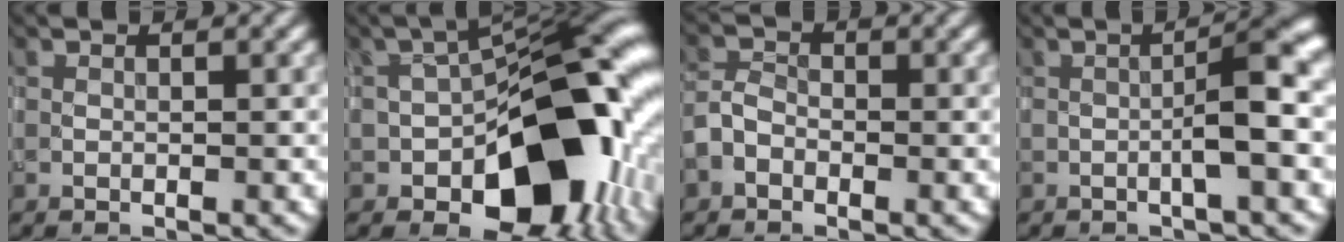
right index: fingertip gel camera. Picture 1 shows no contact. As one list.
[{"total": 15.0, "force": [-4.9, 8.6, 11.3], "torque": [-0.120, 0.002, -0.091]}, {"total": 2.0, "force": [-1.2, 1.3, 0.9], "torque": [-0.016, 0.007, -0.029]}, {"total": 3.7, "force": [-0.5, 0.2, 3.6], "torque": [-0.059, 0.015, -0.014]}]